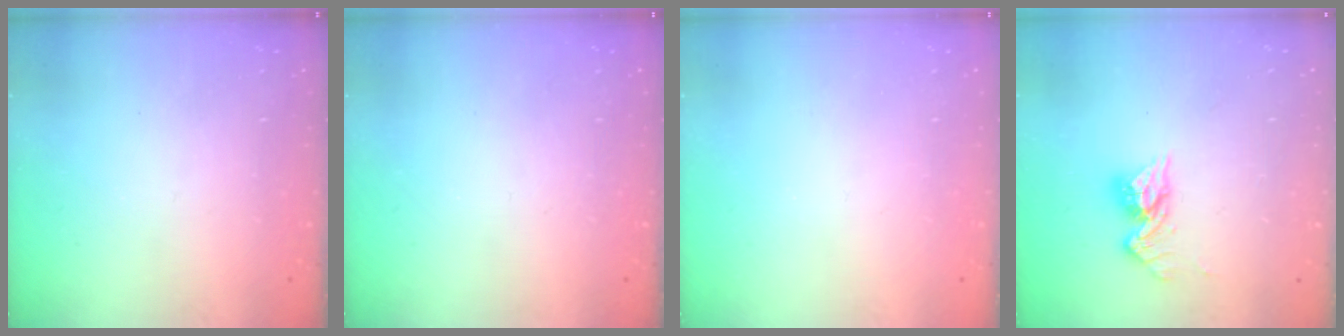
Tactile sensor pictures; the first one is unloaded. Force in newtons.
{"total": 0.0}
{"total": 0.0}
{"total": 10.1, "press": 10.1, "slide": 0.7}